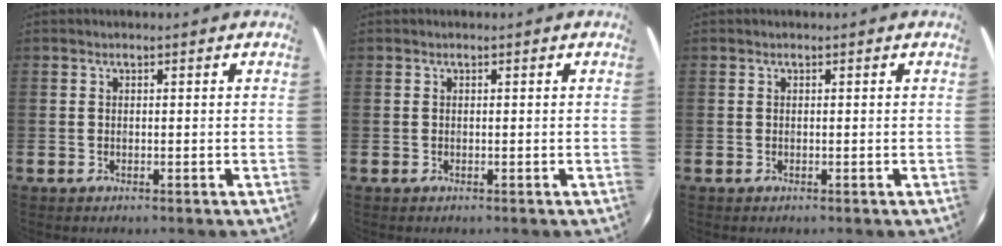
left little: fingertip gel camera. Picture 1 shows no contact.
{"total": 0.0}
{"total": 0.0}